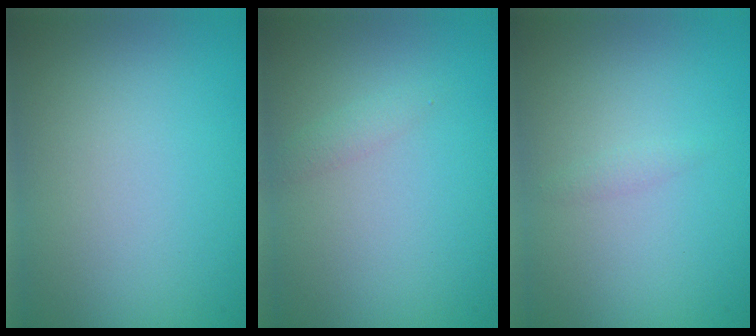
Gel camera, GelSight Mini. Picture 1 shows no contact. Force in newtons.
{"total": 0.9, "press": 0.9, "slide": 0.1}
{"total": 0.6, "press": 0.6, "slide": 0.0}